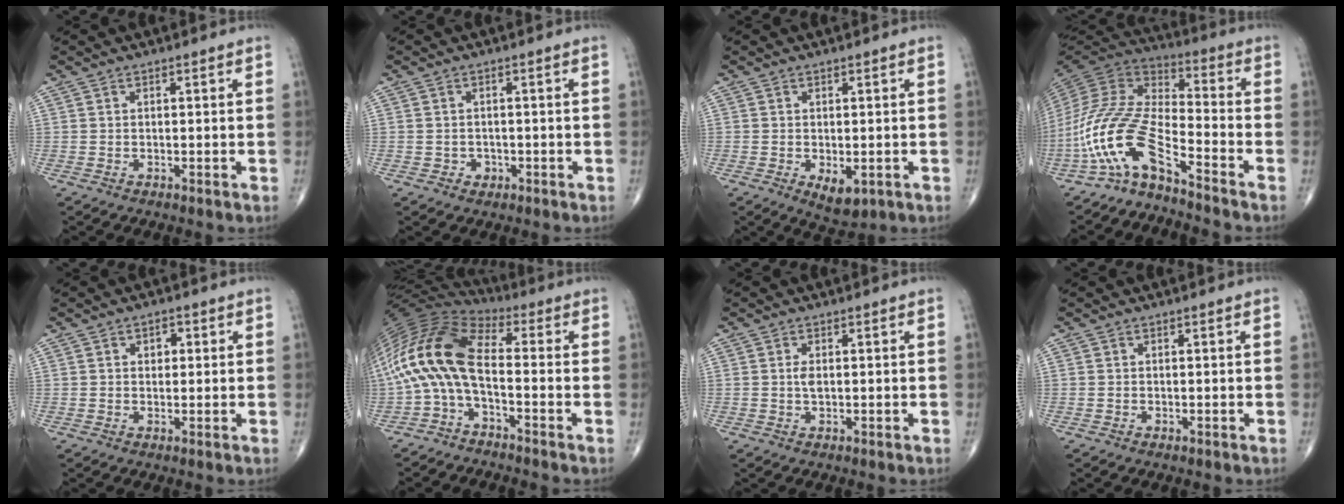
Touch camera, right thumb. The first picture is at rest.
{"total": 1.8, "force": [-0.7, 1.6, 0.4], "torque": [0.001, 0.006, -0.008]}
{"total": 4.4, "force": [-1.2, 2.5, 3.5], "torque": [-0.048, -0.008, -0.007]}
{"total": 14.2, "force": [-9.0, 4.3, 10.1], "torque": [-0.217, 0.082, -0.178]}
{"total": 2.5, "force": [0.7, 1.8, 1.5], "torque": [-0.009, 0.001, 0.008]}
{"total": 14.9, "force": [-2.5, 6.5, 13.2], "torque": [-0.271, 0.064, -0.062]}
{"total": 1.4, "force": [0.1, 0.6, 1.3], "torque": [-0.024, -0.003, 0.004]}
{"total": 0.0}